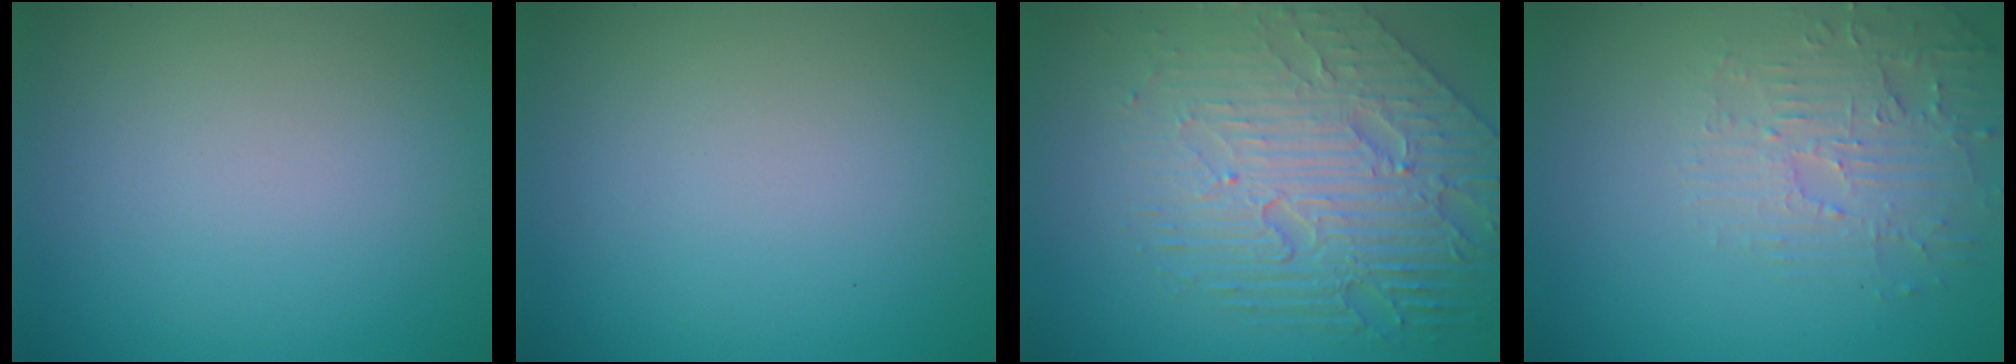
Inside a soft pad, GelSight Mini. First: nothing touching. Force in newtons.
{"total": 0.0}
{"total": 7.9, "press": 5.6, "slide": 5.7}
{"total": 3.7, "press": 3.6, "slide": 0.7}